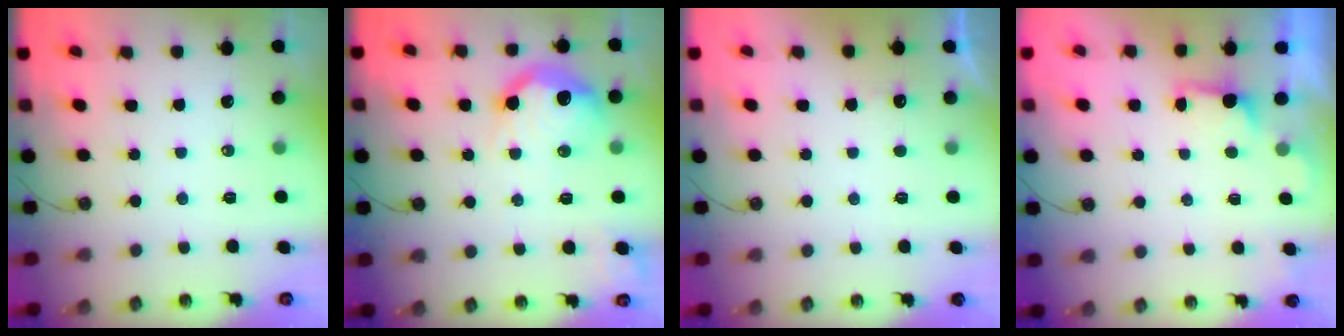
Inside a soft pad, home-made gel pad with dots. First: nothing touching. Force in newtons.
{"total": 18.2, "press": 18.1, "slide": 1.6}
{"total": 1.2, "press": 1.0, "slide": 0.7}
{"total": 1.4, "press": 1.2, "slide": 0.8}